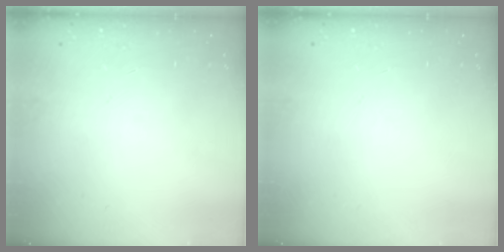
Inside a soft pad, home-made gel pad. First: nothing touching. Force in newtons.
{"total": 0.0}